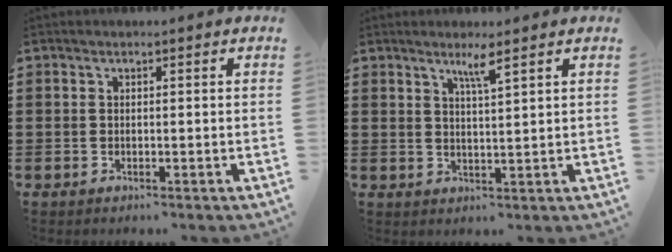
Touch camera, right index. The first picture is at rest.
{"total": 3.1, "force": [2.3, -0.1, 2.2], "torque": [-0.047, -0.003, 0.039]}